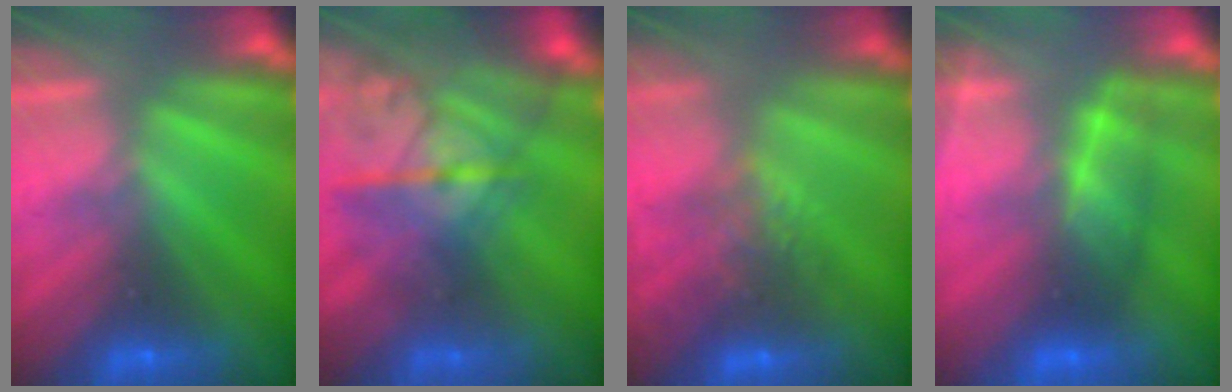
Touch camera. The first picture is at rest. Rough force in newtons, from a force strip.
{"total": 7.8}
{"total": 4.6}
{"total": 4.1}